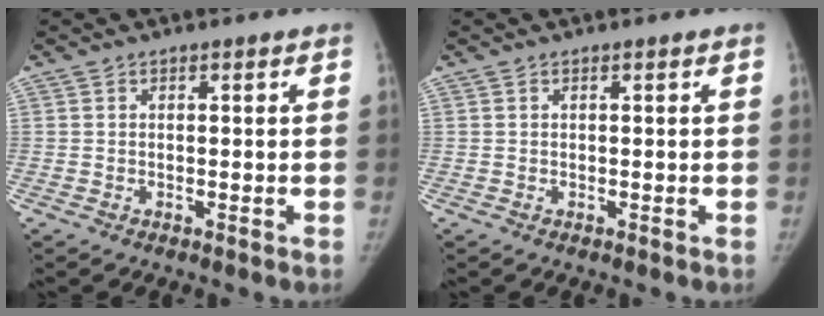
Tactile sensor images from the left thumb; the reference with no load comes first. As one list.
[{"total": 0.0}]